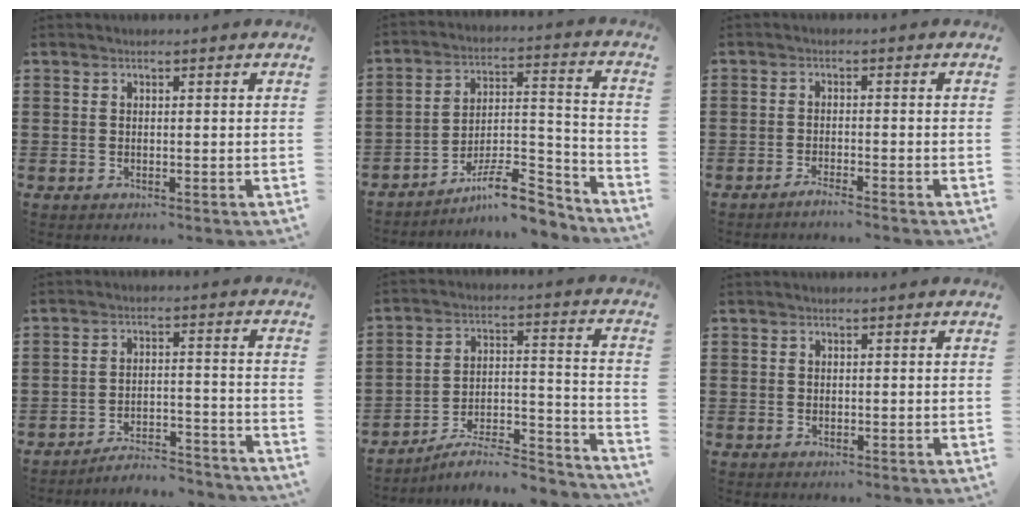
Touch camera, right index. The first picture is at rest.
{"total": 11.5, "force": [-9.0, 3.0, 6.4], "torque": [-0.089, 0.036, -0.167]}
{"total": 1.7, "force": [-1.6, -0.2, 0.6], "torque": [-0.009, 0.000, -0.030]}
{"total": 5.2, "force": [-5.1, 0.4, 1.1], "torque": [-0.021, 0.007, -0.101]}
{"total": 7.0, "force": [-6.0, 2.0, 3.1], "torque": [-0.051, 0.004, -0.115]}
{"total": 0.7, "force": [0.0, 0.6, 0.1], "torque": [-0.004, 0.004, 0.000]}